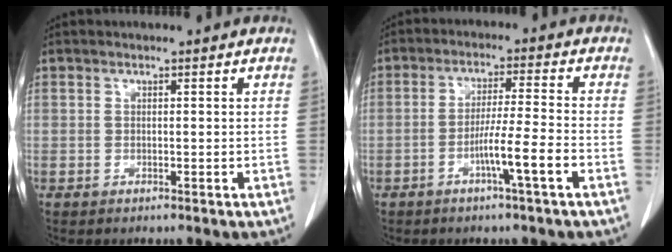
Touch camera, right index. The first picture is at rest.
{"total": 6.6, "force": [-3.0, -0.9, 5.8], "torque": [-0.104, -0.001, -0.054]}